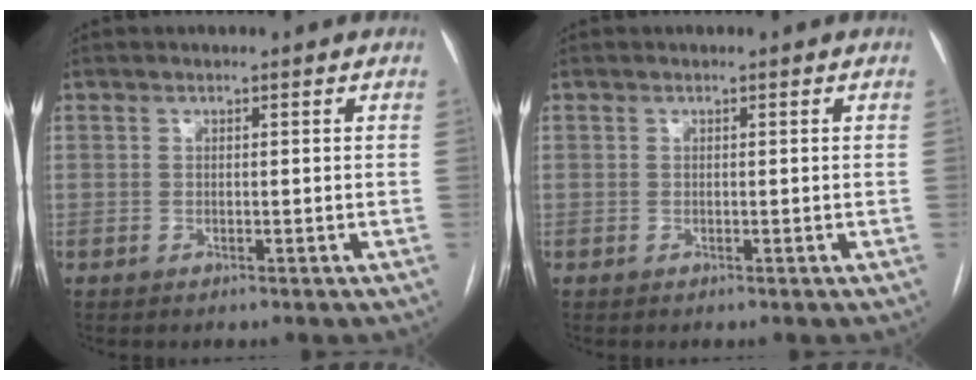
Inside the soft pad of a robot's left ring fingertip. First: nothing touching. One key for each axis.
{"total": 0.0}